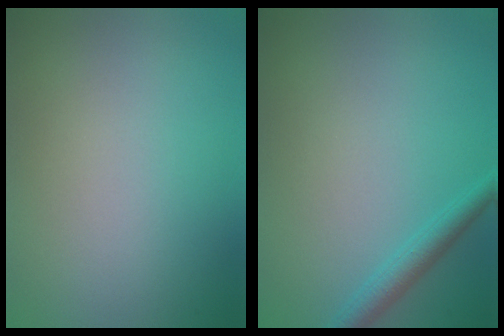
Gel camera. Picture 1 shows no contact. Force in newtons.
{"total": 2.0, "press": 2.0, "slide": 0.1}